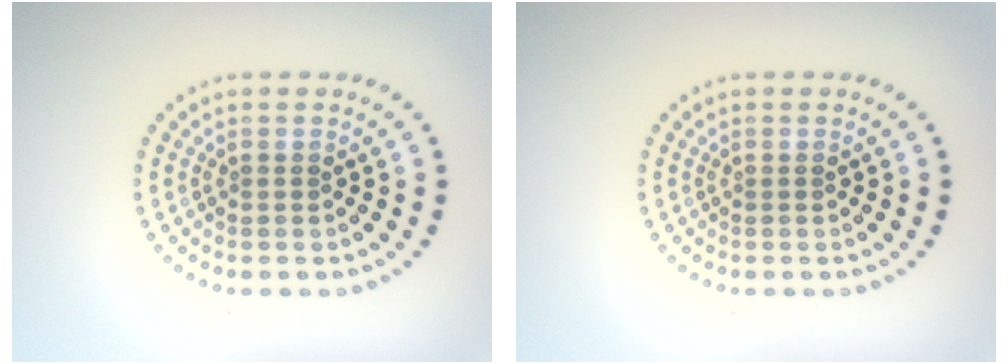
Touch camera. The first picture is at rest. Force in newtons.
{"total": 0.0}